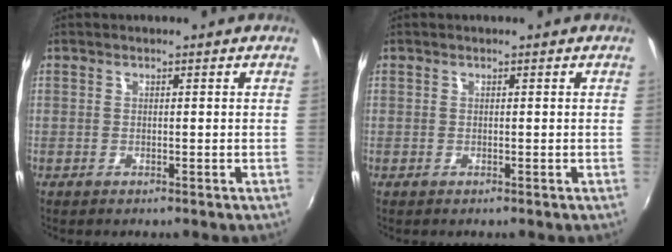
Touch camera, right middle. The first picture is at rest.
{"total": 0.0}